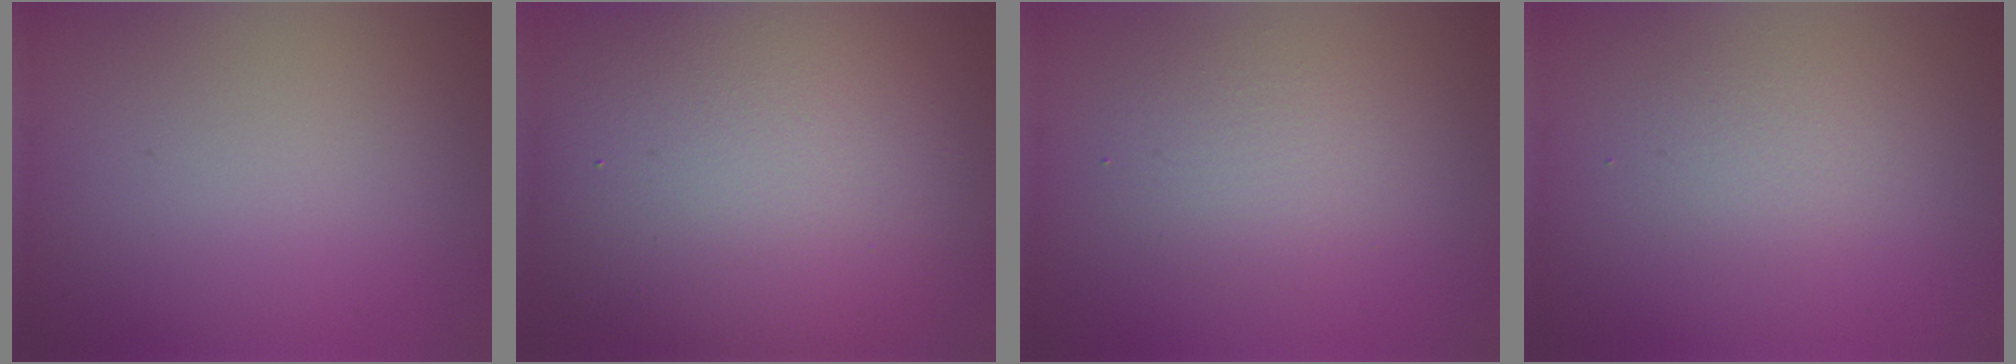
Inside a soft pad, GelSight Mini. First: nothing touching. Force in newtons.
{"total": 13.8, "press": 13.8, "slide": 0.8}
{"total": 2.6, "press": 2.6, "slide": 0.1}
{"total": 1.6, "press": 1.6, "slide": 0.1}